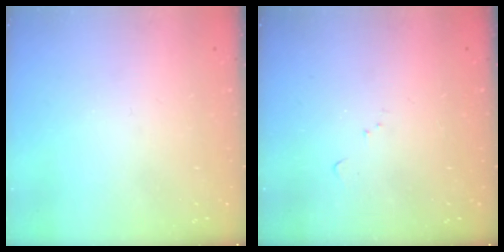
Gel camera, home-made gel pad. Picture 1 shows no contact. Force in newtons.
{"total": 4.5, "press": 4.4, "slide": 0.5}